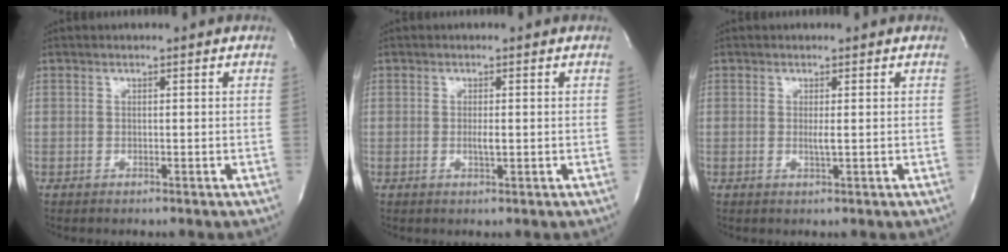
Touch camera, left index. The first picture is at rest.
{"total": 1.4, "force": [-0.2, 0.2, 1.4], "torque": [-0.027, -0.004, -0.004]}
{"total": 1.3, "force": [0.0, -0.1, 1.3], "torque": [-0.029, -0.005, 0.000]}